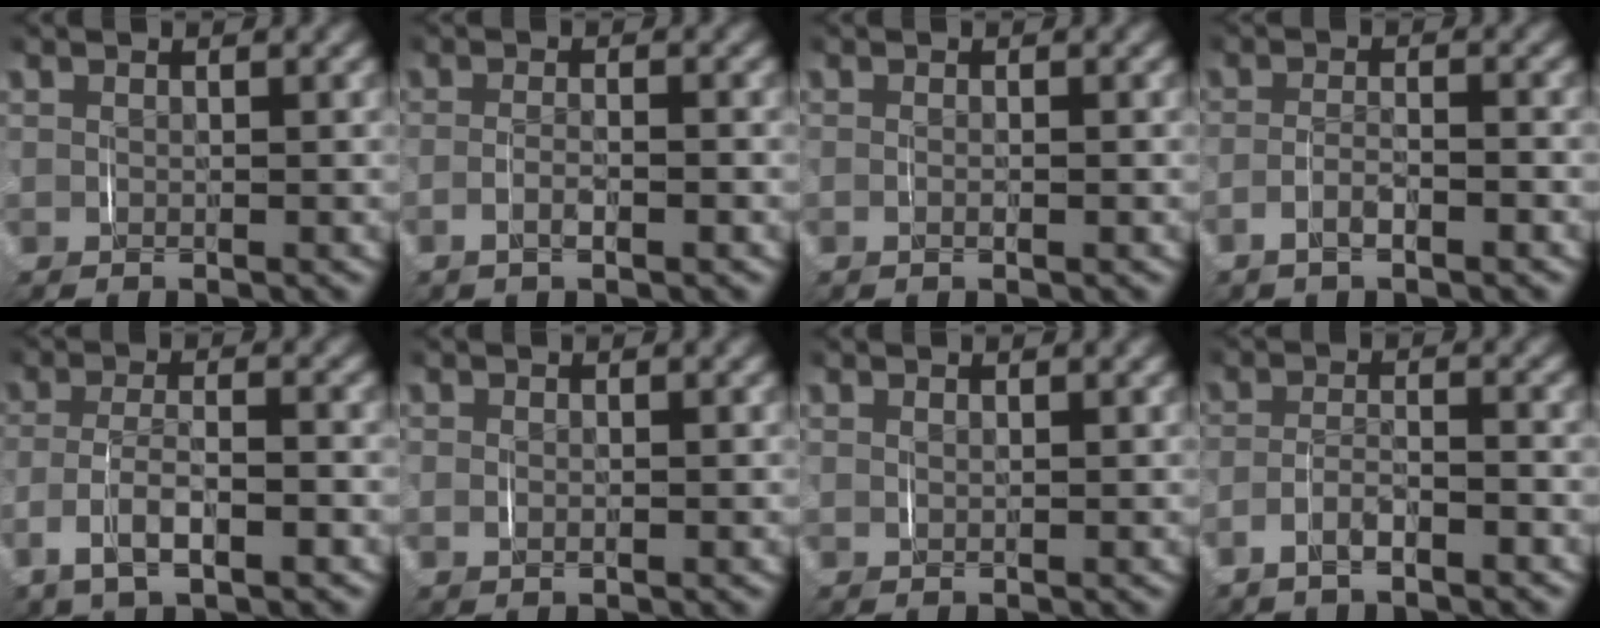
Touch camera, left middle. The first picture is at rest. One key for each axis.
{"total": 1.8, "fx": -1.0, "fy": 0.5, "fz": 1.4, "tx": -0.028, "ty": -0.002, "tz": -0.018}
{"total": 0.6, "fx": -0.3, "fy": 0.1, "fz": 0.5, "tx": -0.014, "ty": -0.004, "tz": -0.004}
{"total": 2.1, "fx": -1.3, "fy": 0.7, "fz": 1.5, "tx": -0.027, "ty": 0.000, "tz": -0.026}
{"total": 4.1, "fx": -1.7, "fy": 1.7, "fz": 3.3, "tx": -0.063, "ty": 0.000, "tz": -0.031}
{"total": 0.7, "fx": 0.0, "fy": 0.5, "fz": 0.5, "tx": -0.010, "ty": -0.003, "tz": 0.004}
{"total": 0.5, "fx": 0.5, "fy": 0.1, "fz": 0.2, "tx": -0.004, "ty": -0.002, "tz": 0.011}
{"total": 2.3, "fx": -1.6, "fy": 0.7, "fz": 1.5, "tx": -0.024, "ty": 0.002, "tz": -0.034}